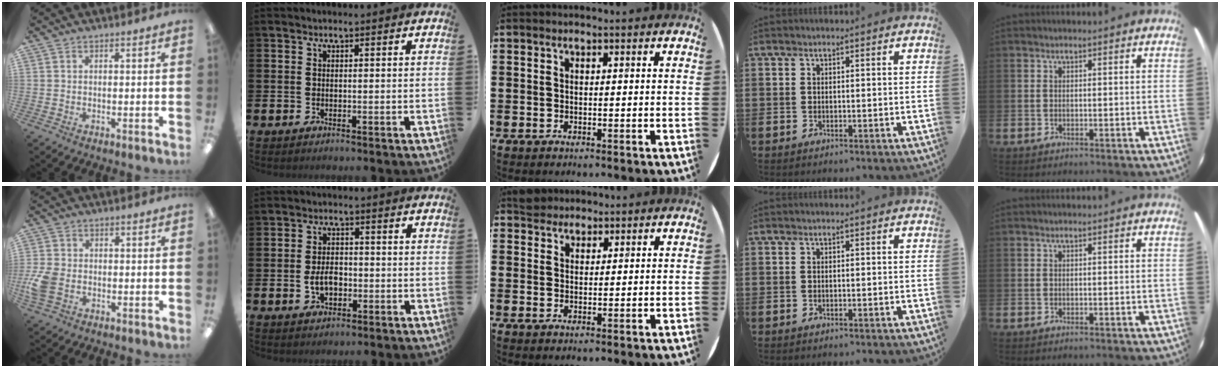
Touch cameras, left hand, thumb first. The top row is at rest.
{"thumb": {"total": 6.2, "force": [-1.6, 4.4, 4.1], "torque": [-0.090, 0.008, -0.030]}, "index": {"total": 3.7, "force": [-0.9, 2.4, 2.7], "torque": [-0.037, -0.002, -0.019]}, "middle": {"total": 2.7, "force": [2.5, 1.0, -0.1], "torque": [0.003, 0.002, 0.048]}}